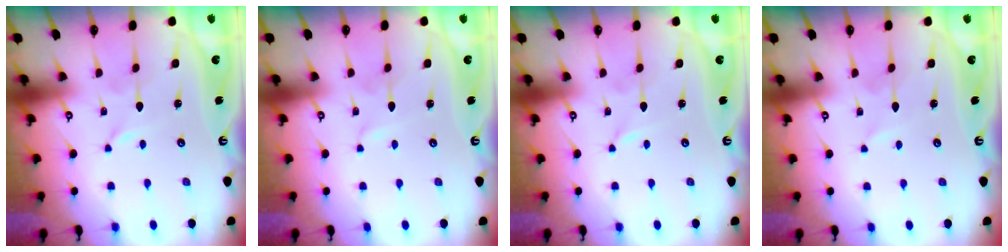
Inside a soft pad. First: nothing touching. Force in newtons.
{"total": 1.7, "press": 1.7, "slide": 0.1}
{"total": 0.0}
{"total": 1.7, "press": 1.7, "slide": 0.3}